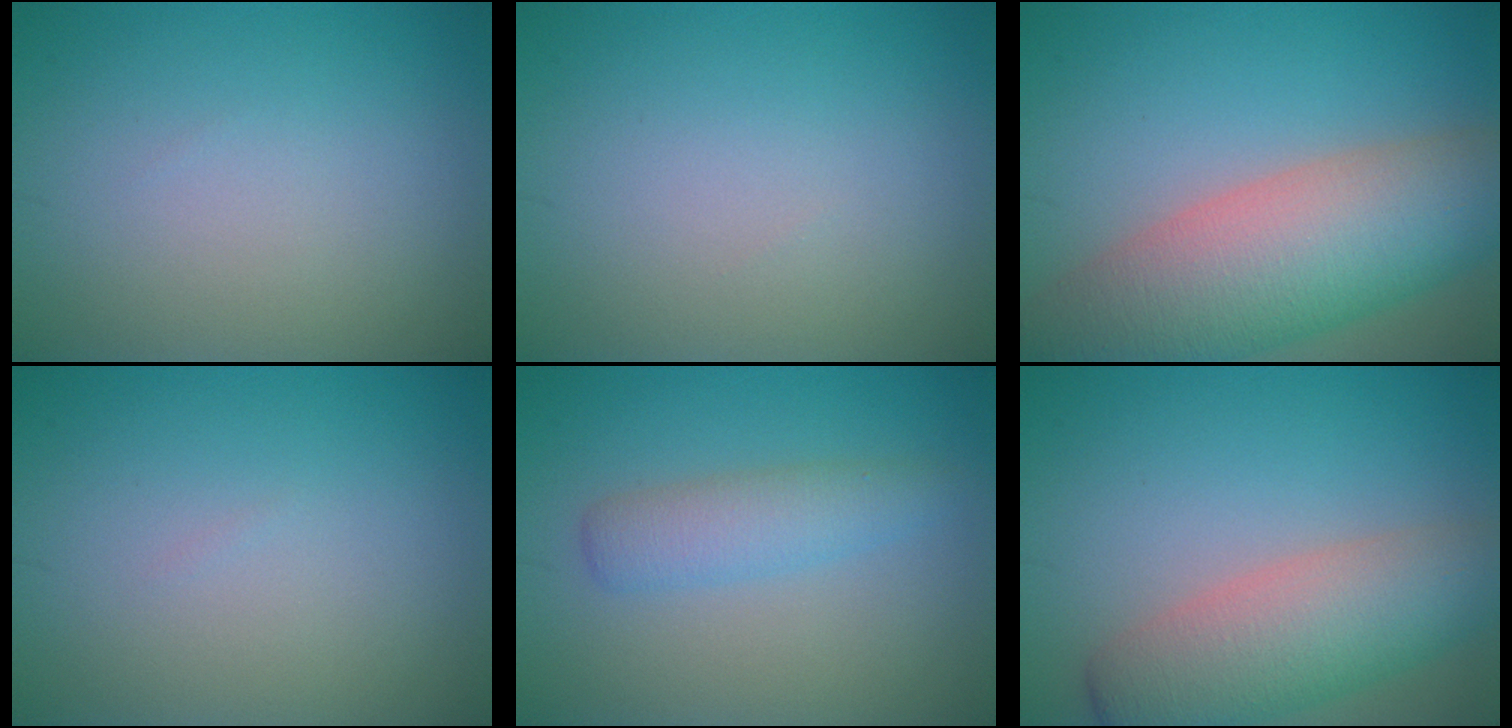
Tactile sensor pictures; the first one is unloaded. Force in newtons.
{"total": 0.0}
{"total": 11.5, "press": 11.5, "slide": 0.7}
{"total": 0.0}
{"total": 2.9, "press": 2.9, "slide": 0.1}
{"total": 7.0, "press": 7.0, "slide": 0.3}